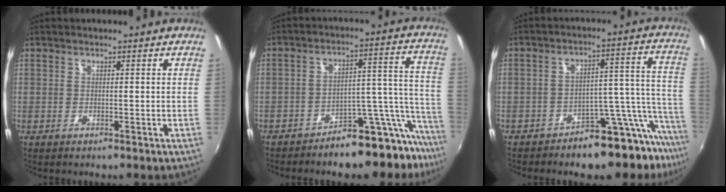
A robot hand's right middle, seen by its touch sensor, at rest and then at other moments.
{"total": 14.1, "force": [-13.2, 2.3, 4.3], "torque": [-0.015, 0.040, -0.198]}
{"total": 11.7, "force": [-11.0, 1.9, 3.6], "torque": [-0.013, 0.032, -0.172]}